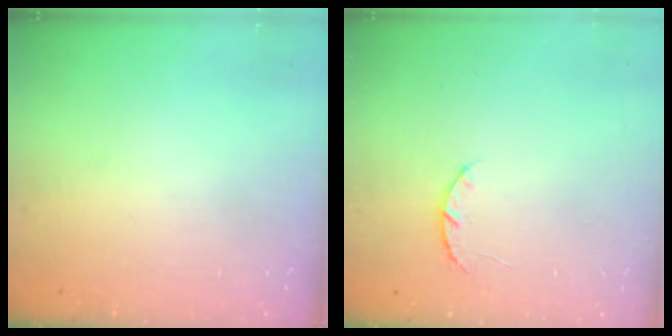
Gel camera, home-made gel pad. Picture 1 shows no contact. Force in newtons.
{"total": 3.4, "press": 3.4, "slide": 0.6}